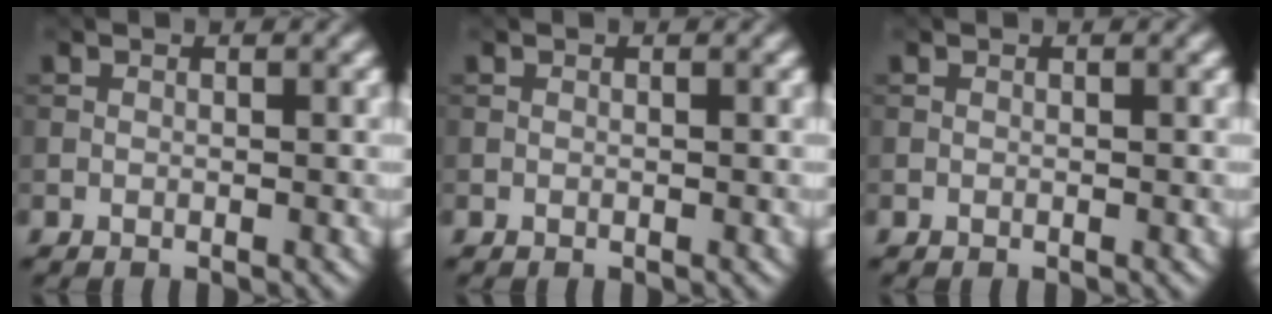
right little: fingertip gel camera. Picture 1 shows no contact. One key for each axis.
{"total": 0.0}
{"total": 0.0}